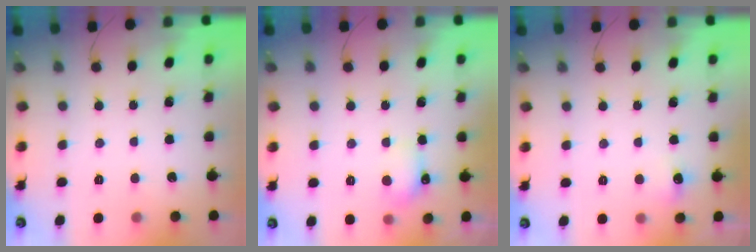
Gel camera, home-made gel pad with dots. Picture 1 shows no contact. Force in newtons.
{"total": 6.0, "press": 5.9, "slide": 1.1}
{"total": 4.8, "press": 4.6, "slide": 1.6}